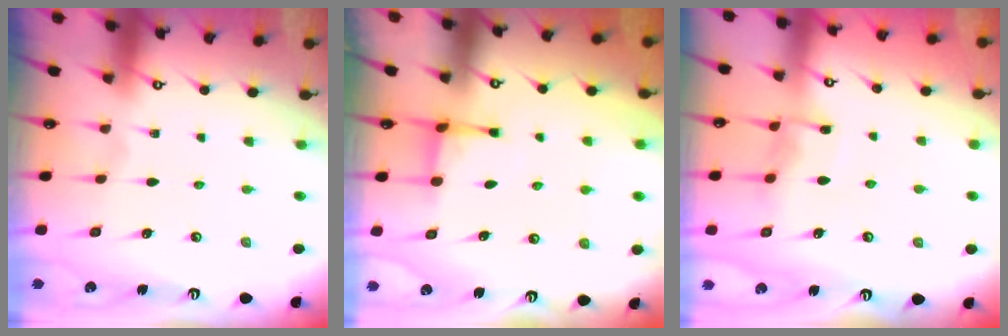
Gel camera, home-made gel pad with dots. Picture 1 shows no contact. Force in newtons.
{"total": 2.9, "press": 2.8, "slide": 0.7}
{"total": 7.2, "press": 7.1, "slide": 0.9}